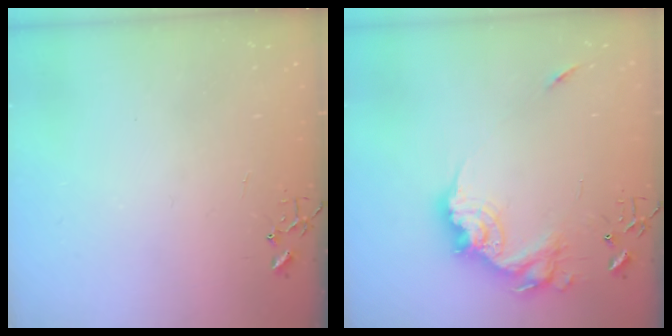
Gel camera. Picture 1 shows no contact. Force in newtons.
{"total": 17.5, "press": 17.4, "slide": 1.9}